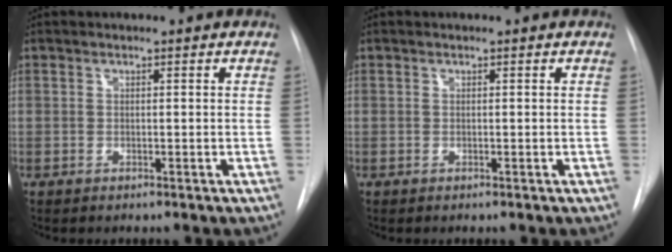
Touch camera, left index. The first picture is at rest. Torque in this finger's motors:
{"motor_torque": [0.00, 0.00, 0.00, 0.00]}